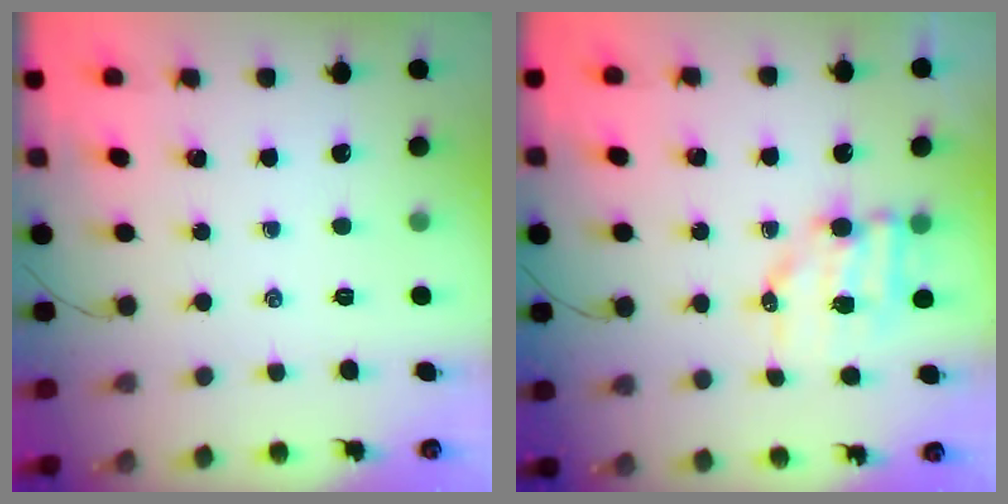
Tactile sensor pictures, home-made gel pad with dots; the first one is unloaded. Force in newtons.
{"total": 8.1, "press": 8.0, "slide": 1.0}